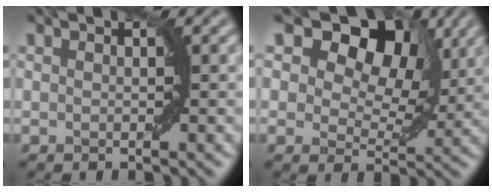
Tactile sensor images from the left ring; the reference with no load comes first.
{"total": 11.0, "force": [6.4, 6.3, 6.5], "torque": [-0.095, 0.017, 0.080]}